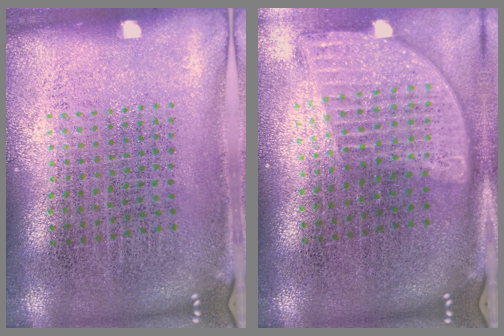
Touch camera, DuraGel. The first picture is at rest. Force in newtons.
{"total": 2.0, "press": 1.6, "slide": 1.2}